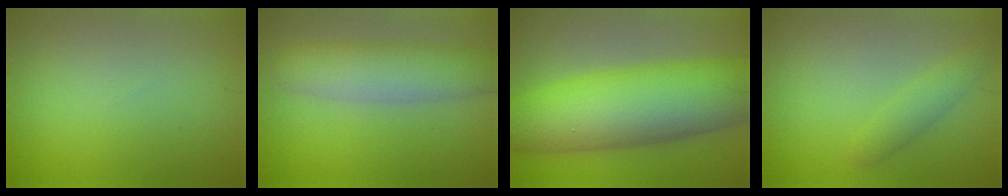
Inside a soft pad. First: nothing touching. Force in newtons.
{"total": 5.7, "press": 5.7, "slide": 0.3}
{"total": 12.1, "press": 12.1, "slide": 0.3}
{"total": 1.9, "press": 1.9, "slide": 0.1}